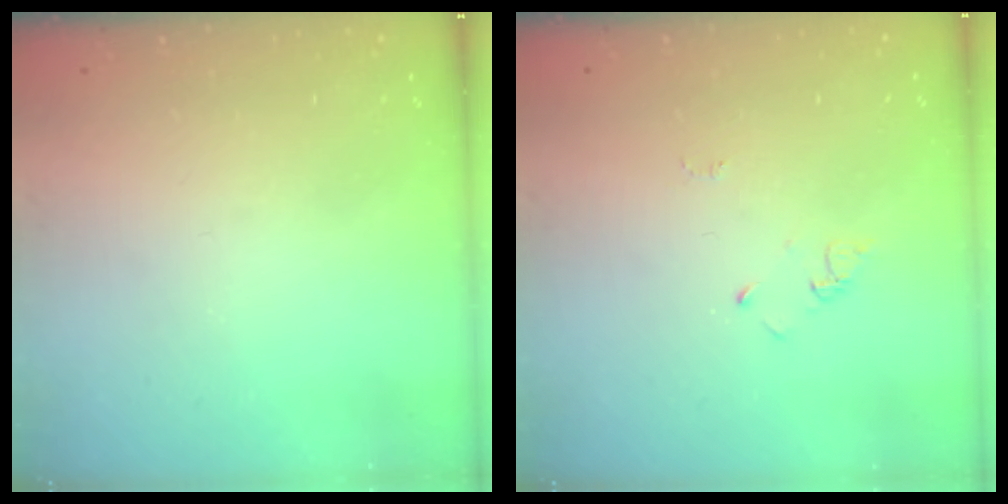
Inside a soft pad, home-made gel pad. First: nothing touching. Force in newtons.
{"total": 2.9, "press": 2.9, "slide": 0.3}